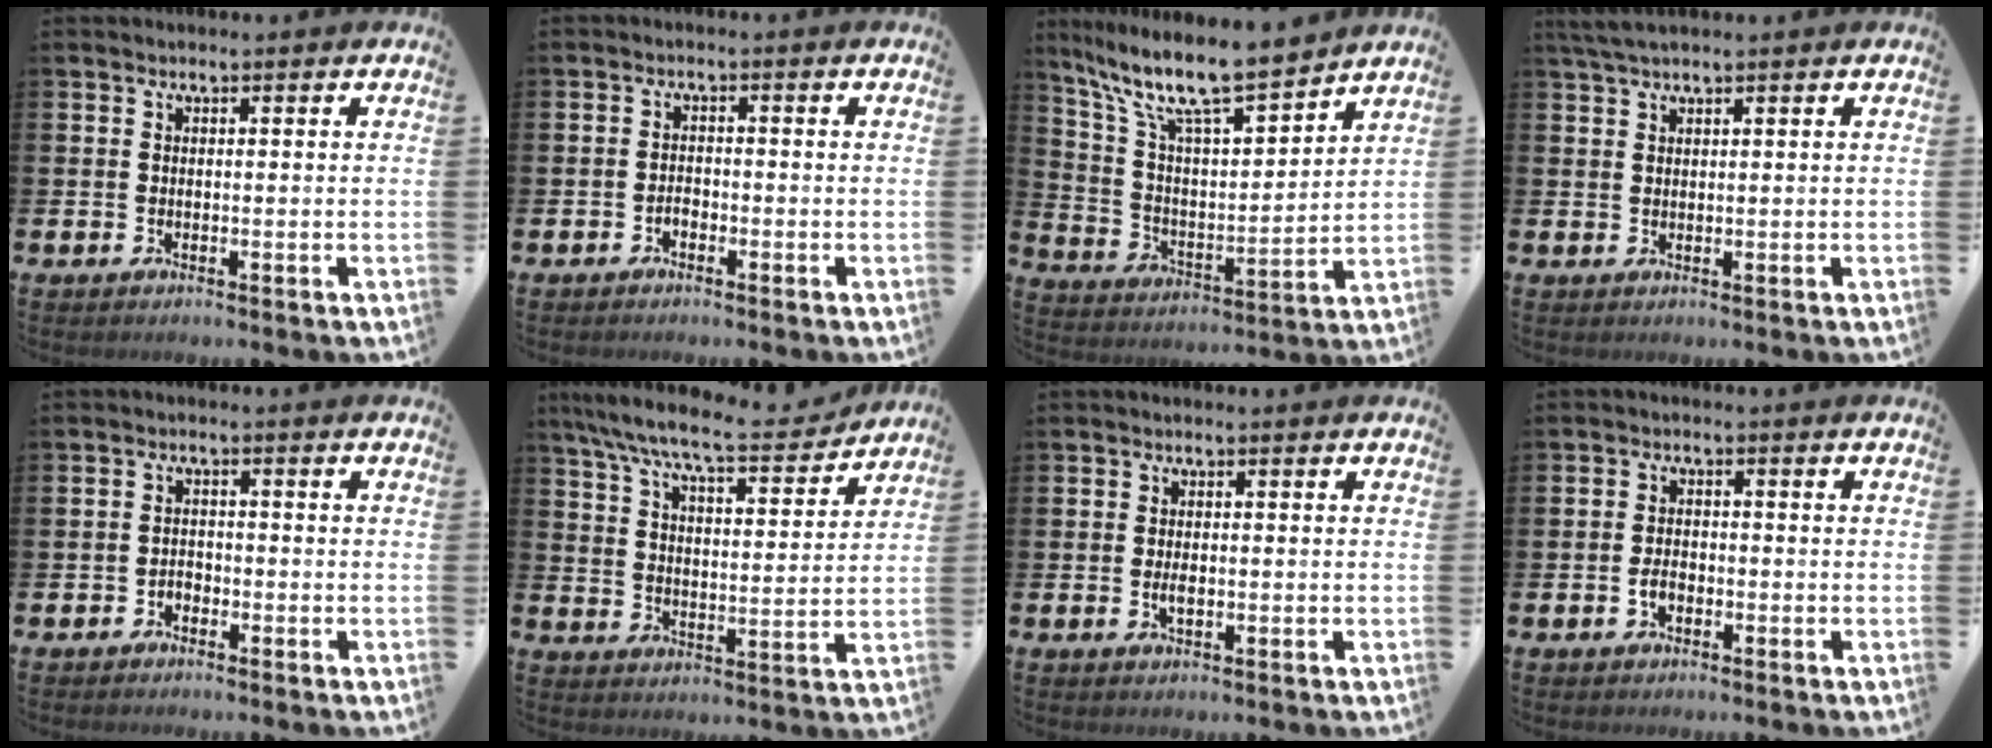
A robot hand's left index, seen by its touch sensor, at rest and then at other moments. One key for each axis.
{"total": 1.3, "fx": -0.9, "fy": 0.8, "fz": 0.5, "tx": -0.019, "ty": 0.004, "tz": -0.016}
{"total": 11.1, "fx": 9.6, "fy": 1.6, "fz": 5.3, "tx": -0.138, "ty": -0.064, "tz": 0.163}
{"total": 2.4, "fx": 2.0, "fy": 0.4, "fz": 1.4, "tx": -0.036, "ty": 0.005, "tz": 0.037}
{"total": 1.4, "fx": -1.1, "fy": 0.9, "fz": 0.2, "tx": -0.007, "ty": 0.003, "tz": -0.024}
{"total": 9.0, "fx": 8.2, "fy": 1.0, "fz": 3.6, "tx": -0.106, "ty": -0.049, "tz": 0.141}
{"total": 1.6, "fx": -0.2, "fy": 0.7, "fz": 1.4, "tx": -0.028, "ty": 0.002, "tz": -0.005}
{"total": 2.0, "fx": -0.8, "fy": 1.3, "fz": 1.4, "tx": -0.027, "ty": 0.003, "tz": -0.016}